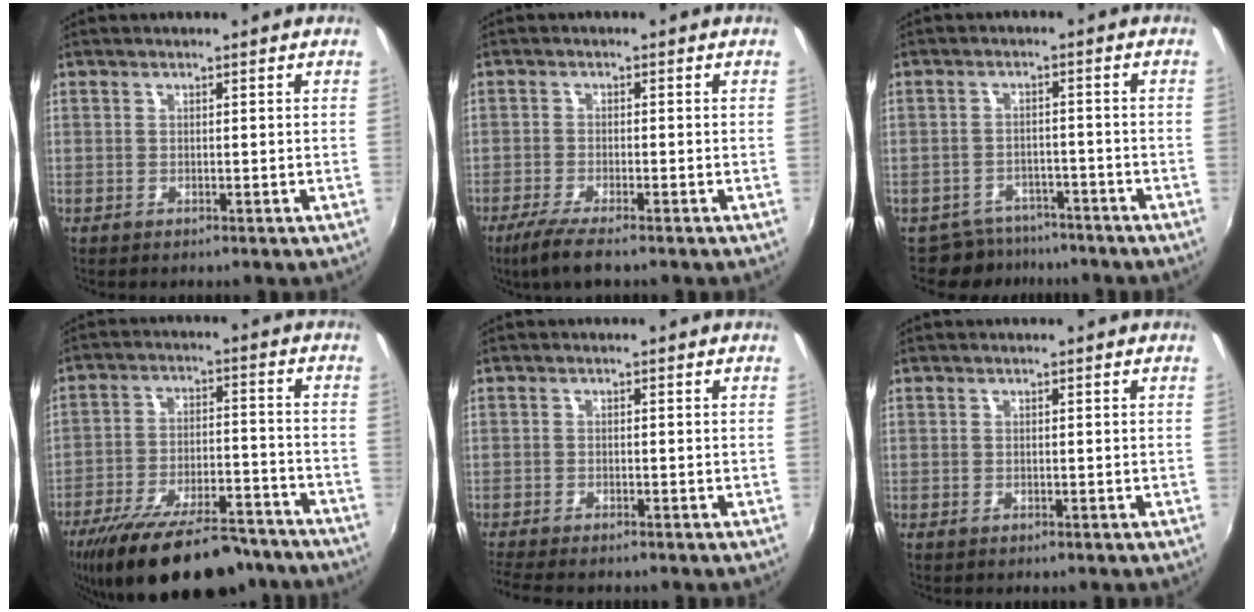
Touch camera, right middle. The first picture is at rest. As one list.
[{"total": 5.5, "force": [-4.1, 0.5, 3.7], "torque": [-0.092, -0.018, -0.077]}, {"total": 6.4, "force": [-5.6, 3.2, 0.5], "torque": [-0.022, 0.007, -0.083]}, {"total": 23.4, "force": [-19.1, 7.0, 11.5], "torque": [-0.213, -0.025, -0.276]}, {"total": 5.5, "force": [-4.8, 0.7, 2.6], "torque": [-0.068, -0.026, -0.085]}, {"total": 0.0}]